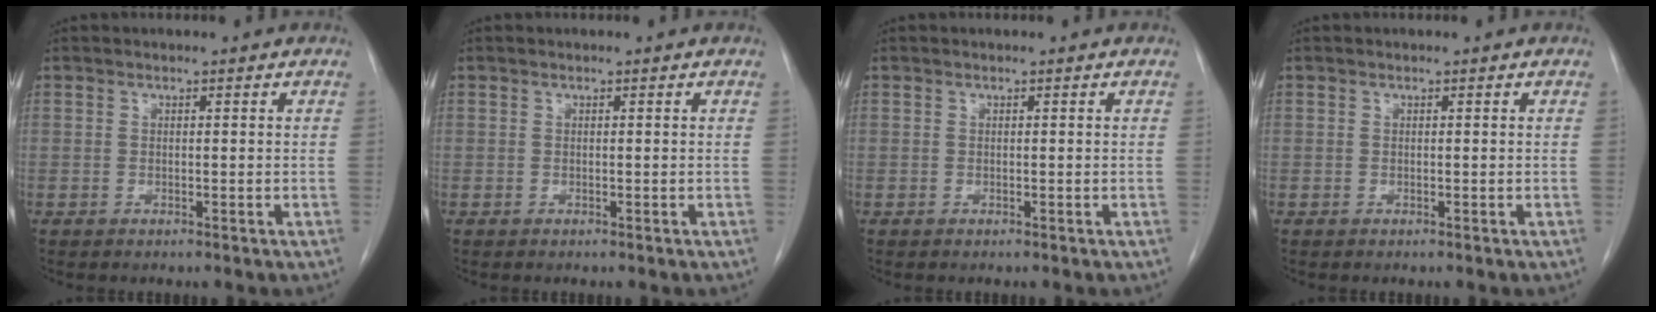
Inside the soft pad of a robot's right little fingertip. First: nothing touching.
{"total": 0.0}
{"total": 0.0}
{"total": 0.0}